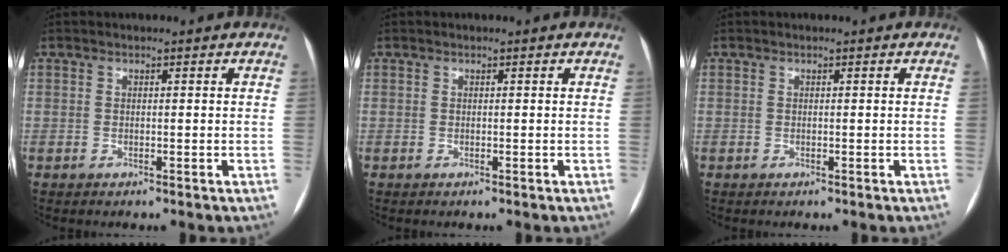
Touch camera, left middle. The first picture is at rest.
{"total": 0.0}
{"total": 0.0}